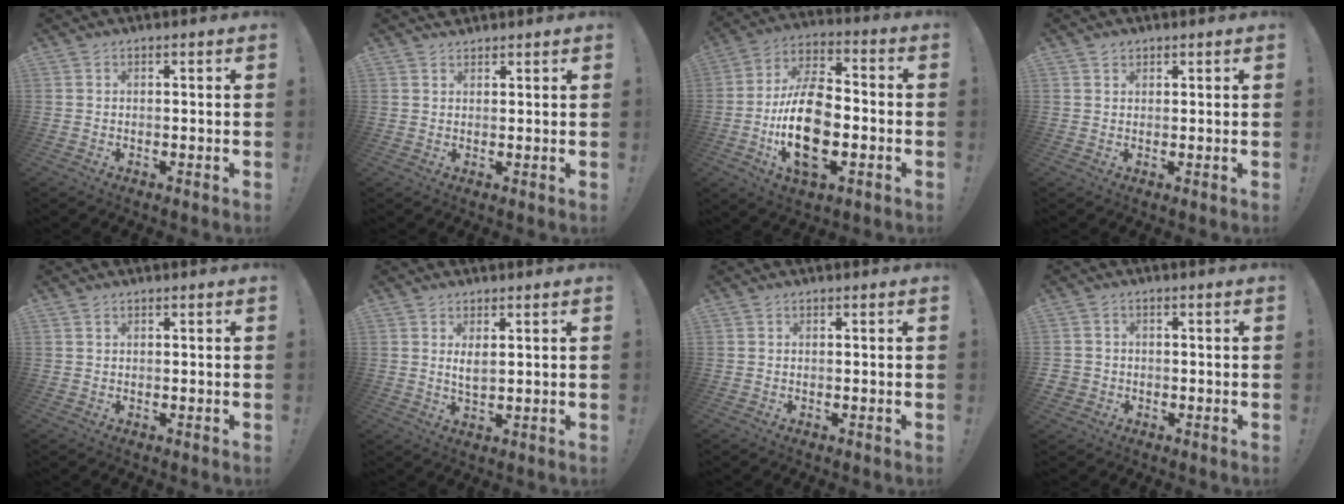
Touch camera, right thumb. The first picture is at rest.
{"total": 1.7, "force": [1.5, 0.8, 0.0], "torque": [0.001, -0.010, 0.030]}
{"total": 19.6, "force": [-4.6, 10.9, 15.6], "torque": [-0.296, 0.018, -0.078]}
{"total": 1.4, "force": [1.1, 0.8, 0.2], "torque": [-0.003, -0.004, 0.020]}
{"total": 0.8, "force": [0.6, 0.4, 0.2], "torque": [0.000, -0.002, 0.010]}
{"total": 3.2, "force": [1.2, 1.1, 2.7], "torque": [-0.041, -0.008, 0.019]}
{"total": 0.0}
{"total": 2.9, "force": [-0.8, 2.7, 0.9], "torque": [-0.013, 0.005, -0.013]}